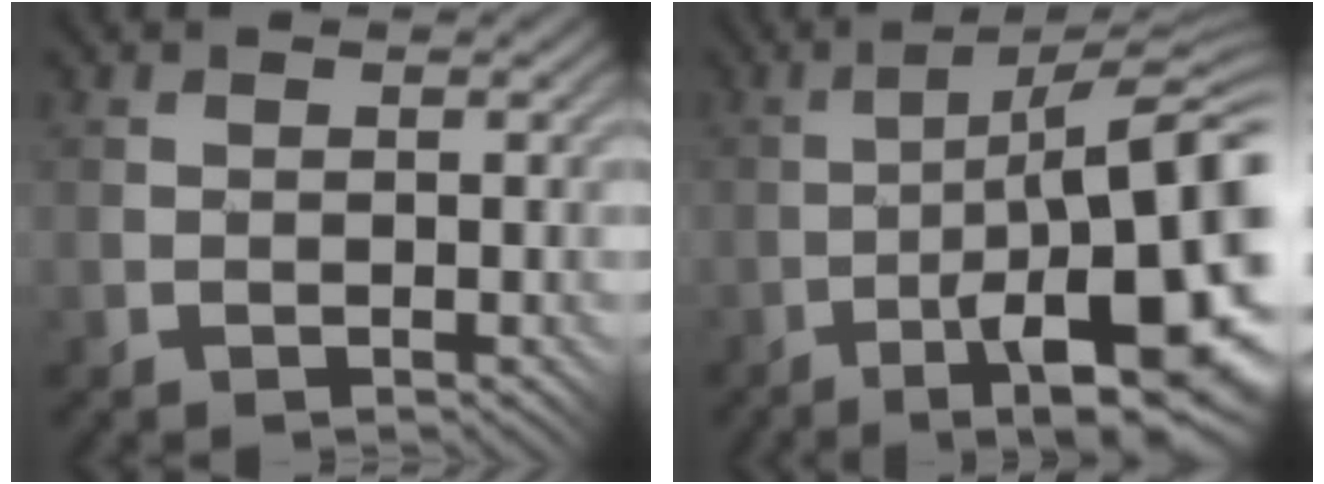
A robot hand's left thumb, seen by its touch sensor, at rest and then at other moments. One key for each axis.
{"total": 15.3, "fx": -4.9, "fy": 3.0, "fz": 14.2, "tx": -0.200, "ty": 0.010, "tz": -0.067}